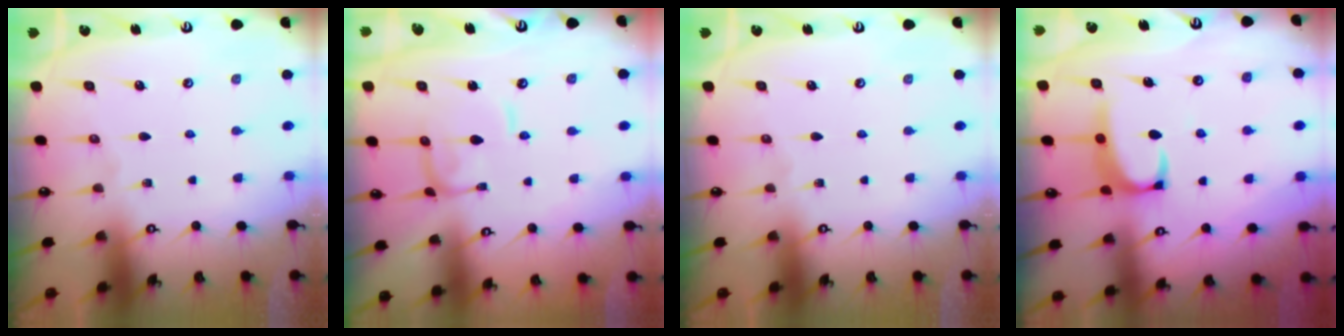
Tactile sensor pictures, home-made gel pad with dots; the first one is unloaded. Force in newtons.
{"total": 0.9, "press": 0.8, "slide": 0.3}
{"total": 0.0}
{"total": 2.4, "press": 2.3, "slide": 0.7}